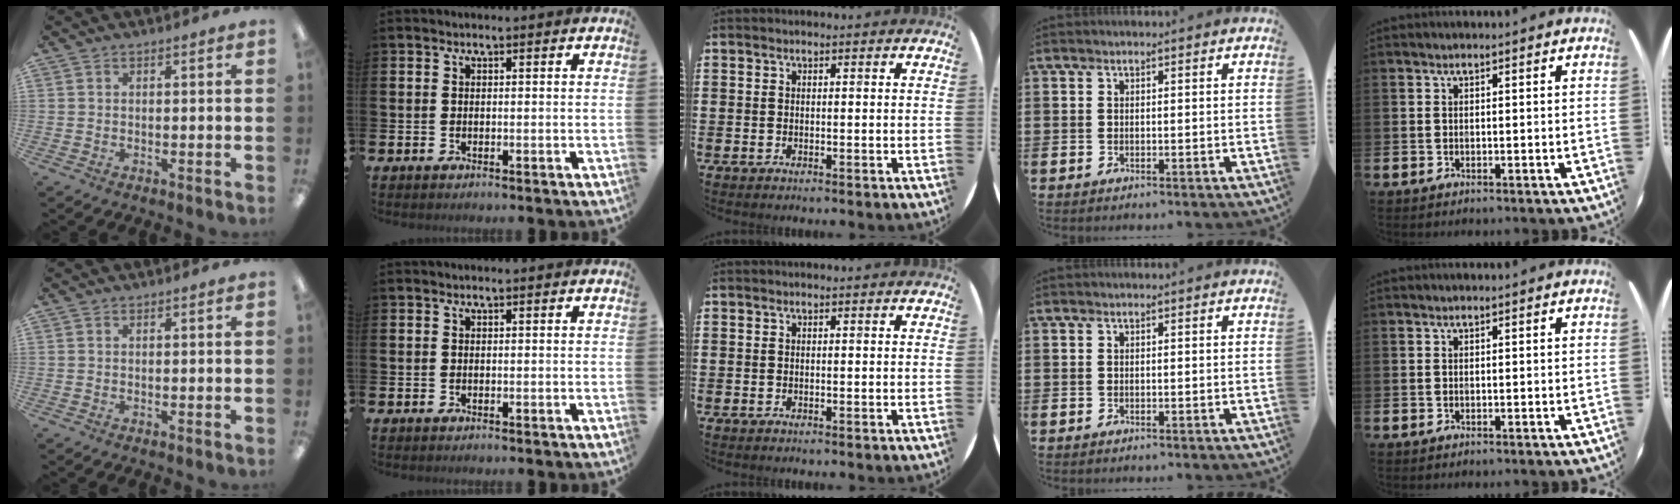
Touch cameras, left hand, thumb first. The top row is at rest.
{}